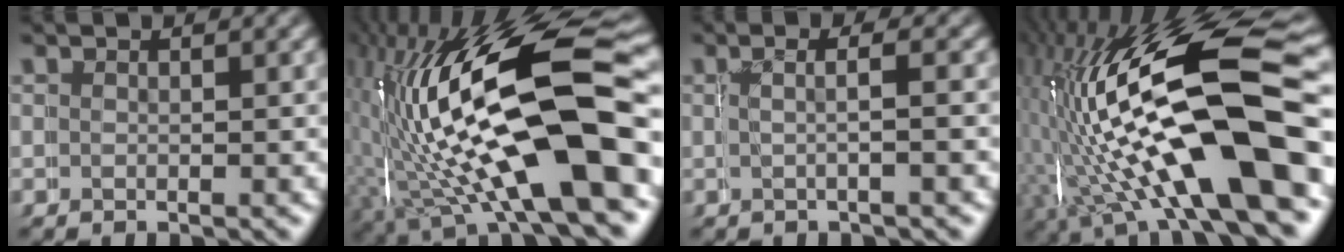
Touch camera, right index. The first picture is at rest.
{"total": 18.4, "force": [-2.2, 9.2, 15.7], "torque": [-0.277, -0.023, -0.022]}
{"total": 1.4, "force": [-0.1, 0.1, 1.4], "torque": [-0.029, 0.000, -0.003]}
{"total": 17.0, "force": [-1.0, 8.1, 14.9], "torque": [-0.274, -0.017, -0.009]}